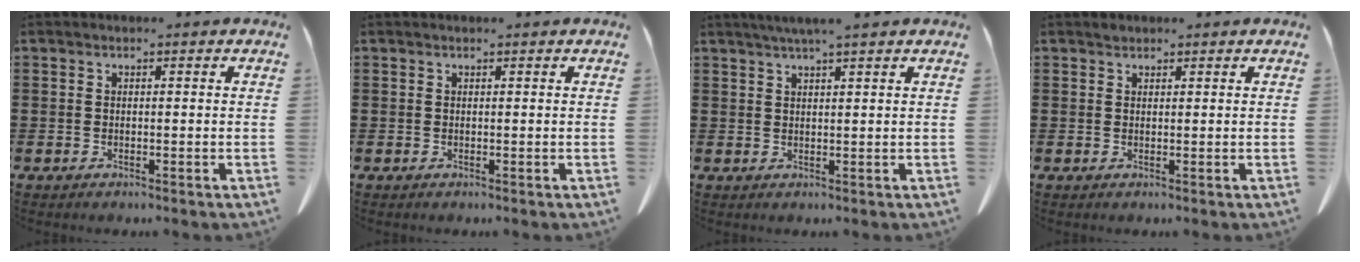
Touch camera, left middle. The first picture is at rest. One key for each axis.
{"total": 0.0}
{"total": 2.3, "fx": 1.8, "fy": -0.1, "fz": 1.4, "tx": -0.029, "ty": 0.003, "tz": 0.034}
{"total": 0.8, "fx": 0.7, "fy": 0.4, "fz": 0.0, "tx": -0.002, "ty": 0.003, "tz": 0.013}